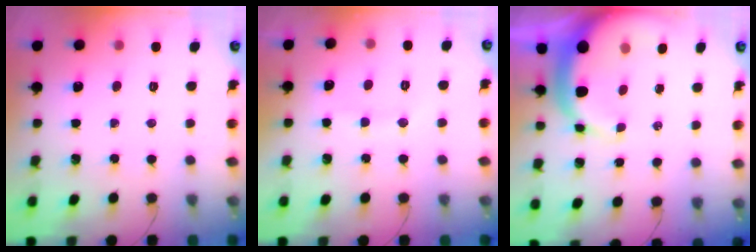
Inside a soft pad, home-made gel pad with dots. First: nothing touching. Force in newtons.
{"total": 7.8, "press": 7.7, "slide": 1.2}
{"total": 11.9, "press": 11.7, "slide": 2.3}